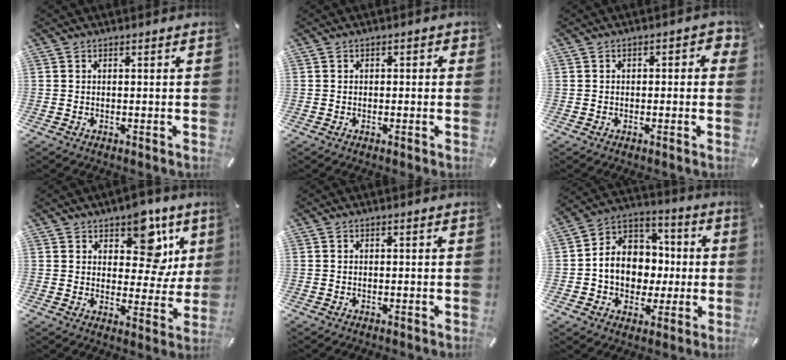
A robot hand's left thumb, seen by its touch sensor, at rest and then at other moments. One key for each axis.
{"total": 1.0, "fx": -0.5, "fy": 0.8, "fz": 0.5, "tx": -0.008, "ty": 0.005, "tz": -0.011}
{"total": 2.4, "fx": -0.6, "fy": 1.6, "fz": 1.8, "tx": -0.024, "ty": 0.007, "tz": -0.015}
{"total": 13.0, "fx": 7.1, "fy": 8.0, "fz": 7.3, "tx": -0.084, "ty": -0.050, "tz": 0.122}
{"total": 0.0}
{"total": 11.6, "fx": -1.5, "fy": 10.6, "fz": 4.6, "tx": -0.096, "ty": 0.003, "tz": -0.021}